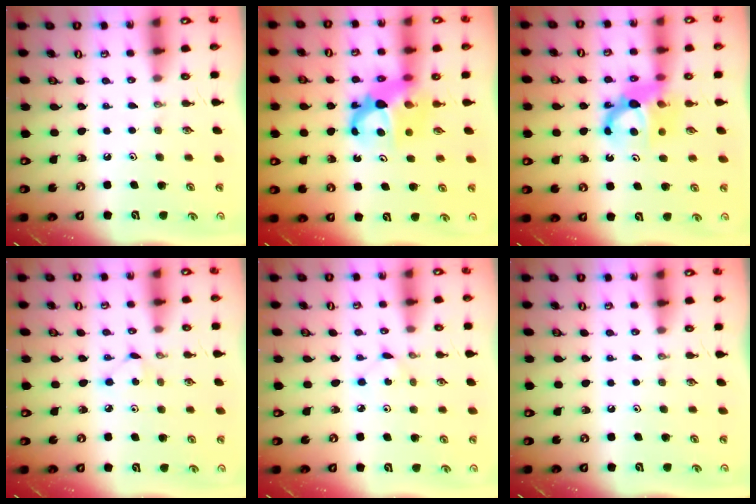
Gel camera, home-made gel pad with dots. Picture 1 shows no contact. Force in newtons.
{"total": 7.1, "press": 7.1, "slide": 0.5}
{"total": 9.1, "press": 9.1, "slide": 0.8}
{"total": 3.4, "press": 3.4, "slide": 0.3}
{"total": 2.6, "press": 2.6, "slide": 0.2}
{"total": 0.0}